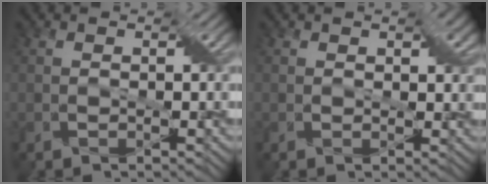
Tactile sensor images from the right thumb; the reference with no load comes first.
{"total": 1.2, "force": [0.6, 0.8, 0.6], "torque": [-0.007, 0.001, 0.005]}